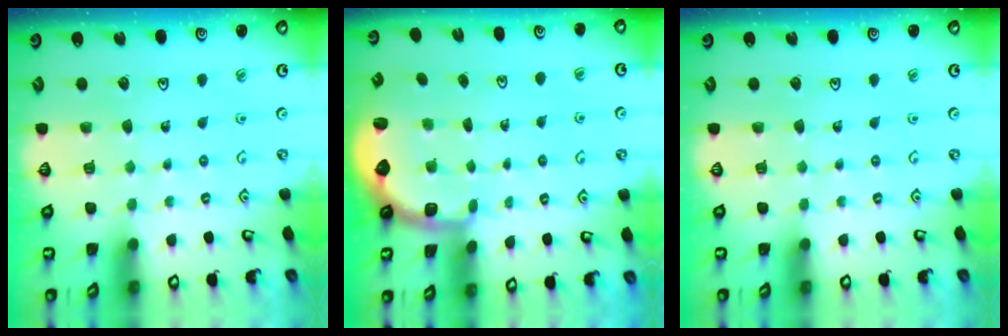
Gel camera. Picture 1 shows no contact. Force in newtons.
{"total": 2.5, "press": 1.9, "slide": 1.7}
{"total": 0.0}